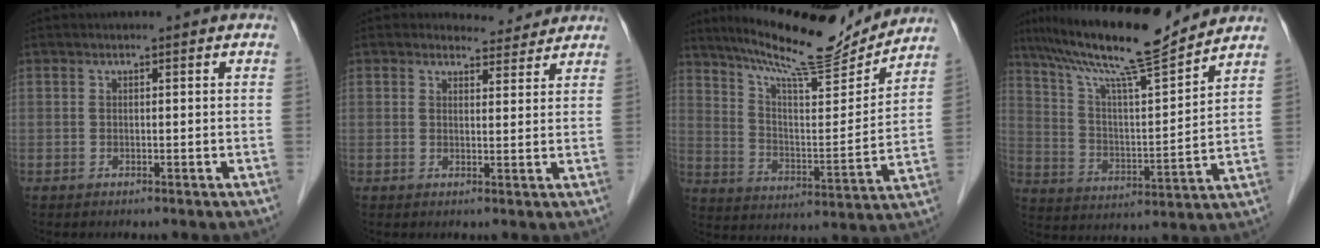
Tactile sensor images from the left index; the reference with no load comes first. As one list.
[{"total": 3.4, "force": [3.2, 1.1, -0.4], "torque": [0.000, 0.002, 0.039]}, {"total": 17.9, "force": [16.3, 1.9, 7.1], "torque": [-0.124, -0.016, 0.252]}, {"total": 17.4, "force": [14.9, 0.3, 9.0], "torque": [-0.159, 0.007, 0.248]}]